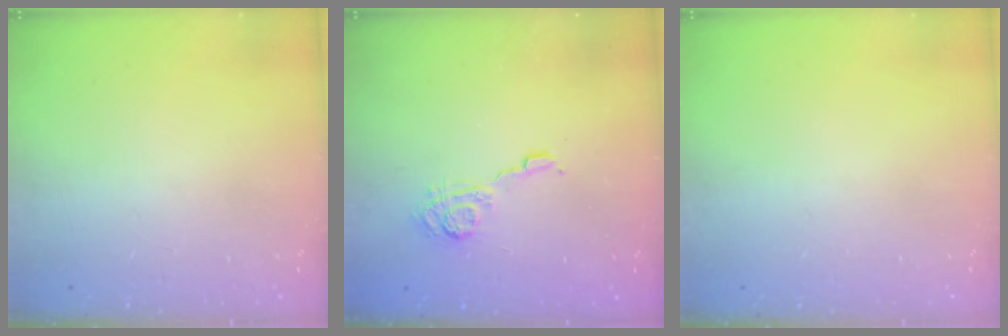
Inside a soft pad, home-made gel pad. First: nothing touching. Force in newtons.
{"total": 6.1, "press": 6.1, "slide": 0.7}
{"total": 0.0}